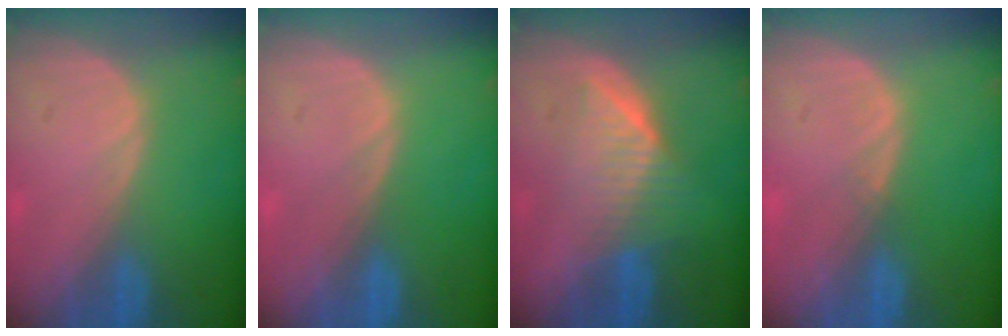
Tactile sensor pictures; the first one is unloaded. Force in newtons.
{"total": 0.0}
{"total": 6.4, "press": 6.0, "slide": 2.2}
{"total": 0.5, "press": 0.5, "slide": 0.1}